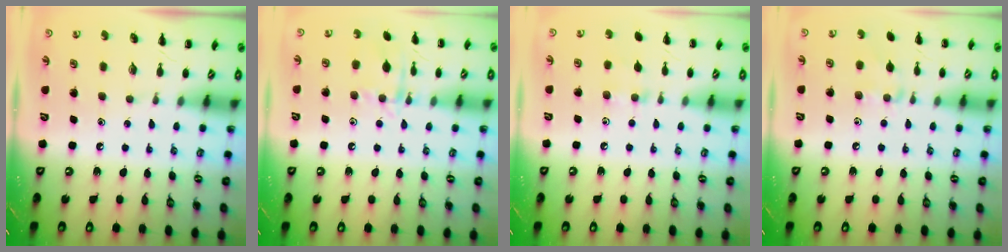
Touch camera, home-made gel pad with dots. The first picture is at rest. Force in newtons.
{"total": 8.6, "press": 8.5, "slide": 1.5}
{"total": 5.6, "press": 5.4, "slide": 1.6}
{"total": 7.3, "press": 7.0, "slide": 1.8}